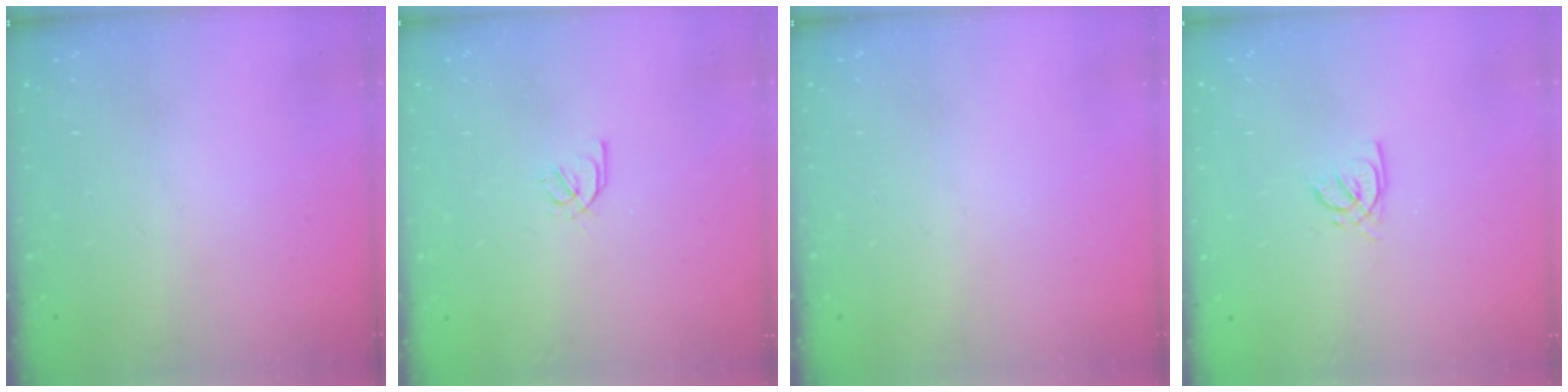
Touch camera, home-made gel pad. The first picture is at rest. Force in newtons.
{"total": 1.8, "press": 1.8, "slide": 0.4}
{"total": 0.0}
{"total": 2.6, "press": 2.6, "slide": 0.2}